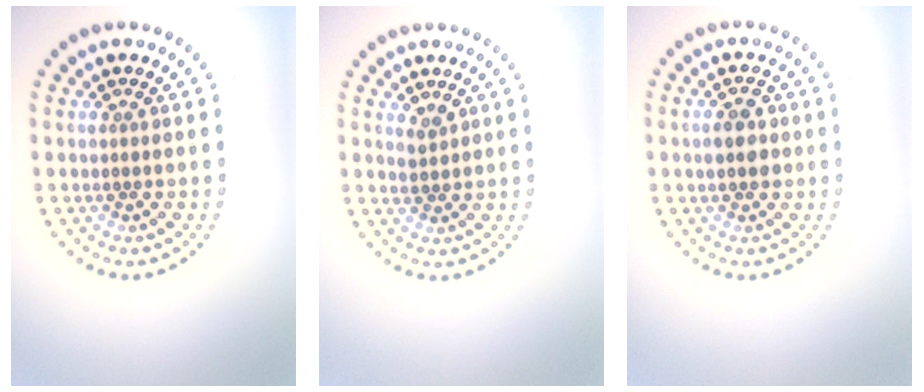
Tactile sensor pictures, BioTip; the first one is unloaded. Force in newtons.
{"total": 1.2, "press": 0.9, "slide": 0.7}
{"total": 2.5, "press": 2.5, "slide": 0.2}